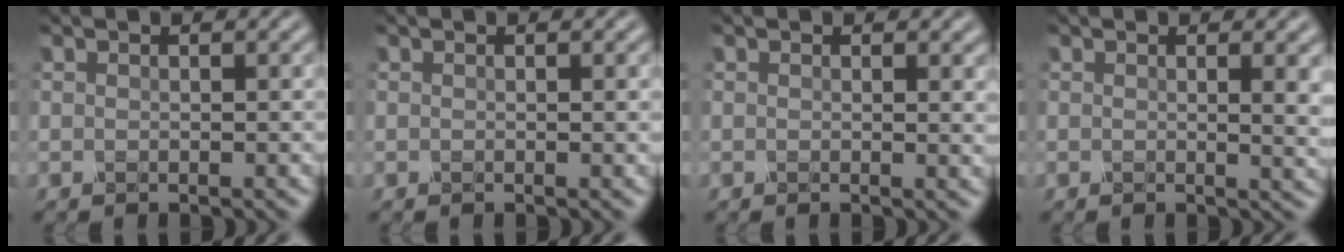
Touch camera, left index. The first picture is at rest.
{"total": 0.0}
{"total": 0.8, "force": [0.4, 0.2, 0.6], "torque": [-0.004, -0.005, 0.007]}
{"total": 2.1, "force": [0.7, 0.6, 1.9], "torque": [-0.023, -0.007, 0.011]}